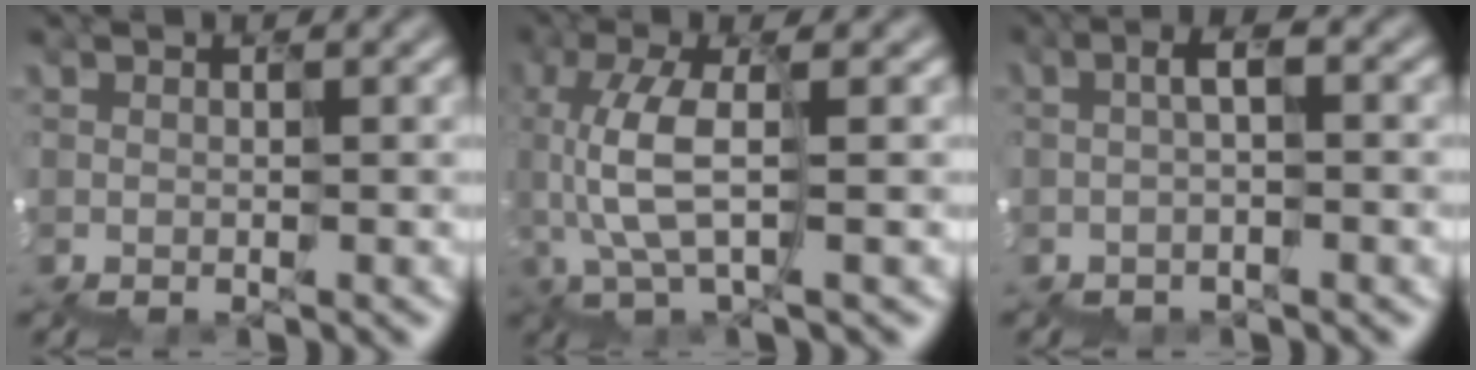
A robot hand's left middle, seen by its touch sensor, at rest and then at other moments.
{"total": 3.1, "force": [-1.5, 0.8, 2.5], "torque": [-0.106, 0.005, -0.039]}
{"total": 0.6, "force": [-0.2, 0.1, 0.5], "torque": [-0.028, 0.002, -0.008]}